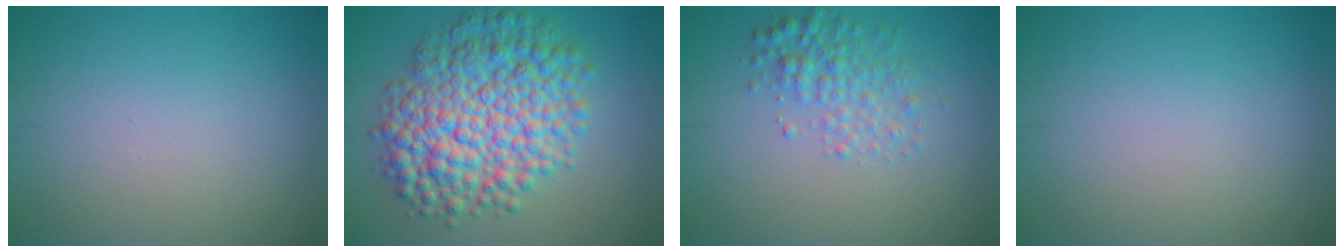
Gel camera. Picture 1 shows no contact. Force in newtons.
{"total": 10.0, "press": 10.0, "slide": 0.1}
{"total": 2.8, "press": 2.8, "slide": 0.1}
{"total": 0.0}